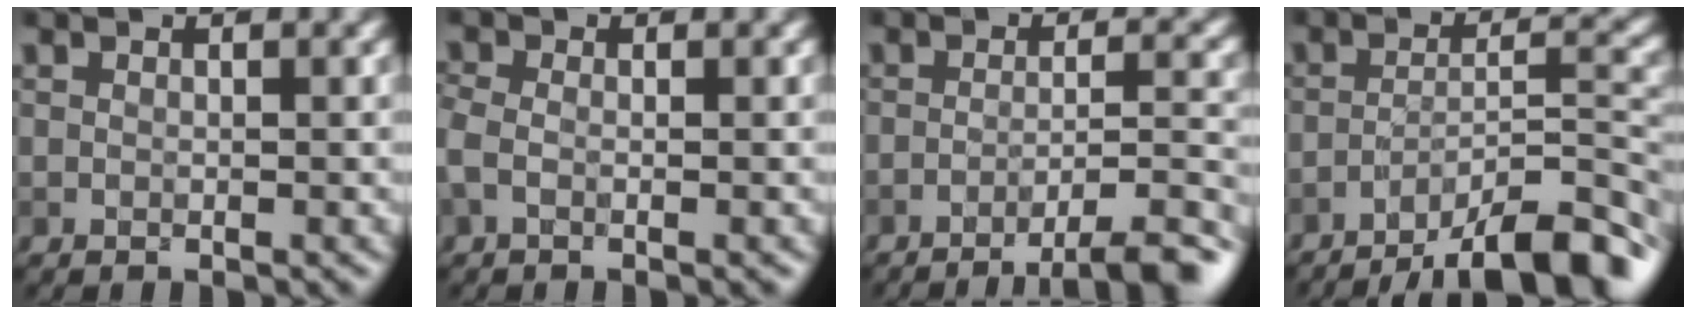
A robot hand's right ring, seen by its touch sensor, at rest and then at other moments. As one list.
[{"total": 2.0, "force": [-0.7, 1.1, 1.5], "torque": [-0.040, -0.002, -0.022]}, {"total": 7.0, "force": [-4.9, 1.3, 4.8], "torque": [-0.060, 0.005, -0.066]}, {"total": 10.6, "force": [-7.9, 2.4, 6.6], "torque": [-0.089, 0.011, -0.124]}]